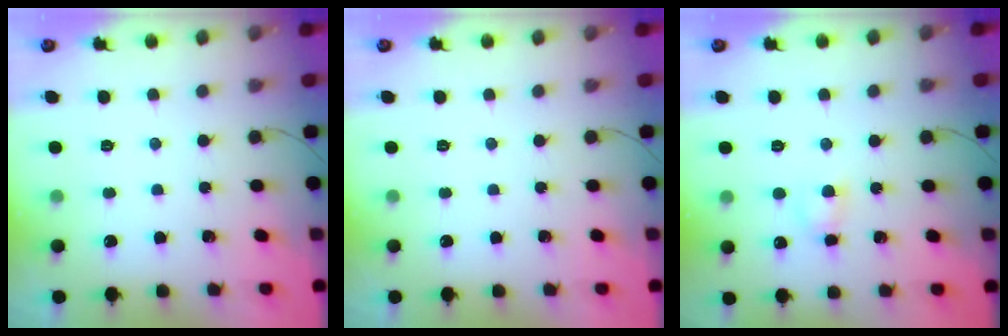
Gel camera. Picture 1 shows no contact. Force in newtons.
{"total": 0.0}
{"total": 2.7, "press": 2.5, "slide": 1.0}